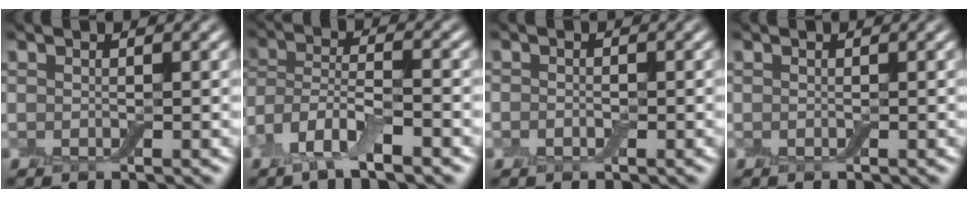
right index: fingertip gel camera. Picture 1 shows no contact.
{"total": 5.2, "force": [-3.3, 1.7, 3.6], "torque": [-0.069, 0.000, -0.073]}
{"total": 0.5, "force": [-0.3, 0.4, 0.3], "torque": [-0.004, 0.002, -0.006]}
{"total": 0.0}